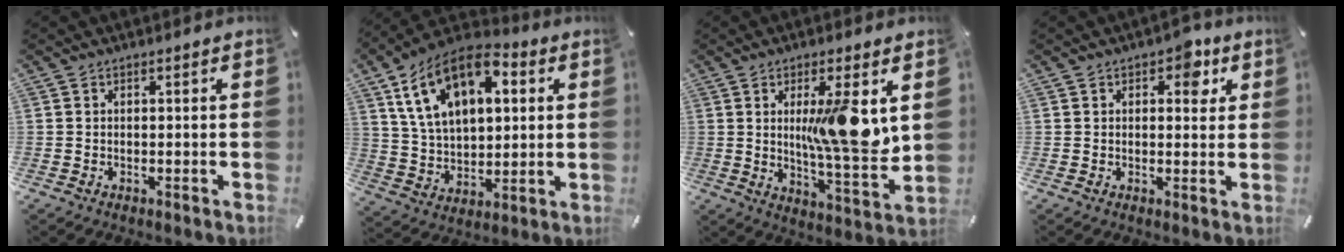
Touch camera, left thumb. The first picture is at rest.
{"total": 17.8, "force": [8.2, 11.1, 11.2], "torque": [-0.225, -0.020, 0.145]}
{"total": 14.4, "force": [3.5, 2.9, 13.6], "torque": [-0.220, -0.027, 0.048]}
{"total": 5.7, "force": [2.5, 3.5, 3.8], "torque": [-0.027, -0.009, 0.032]}